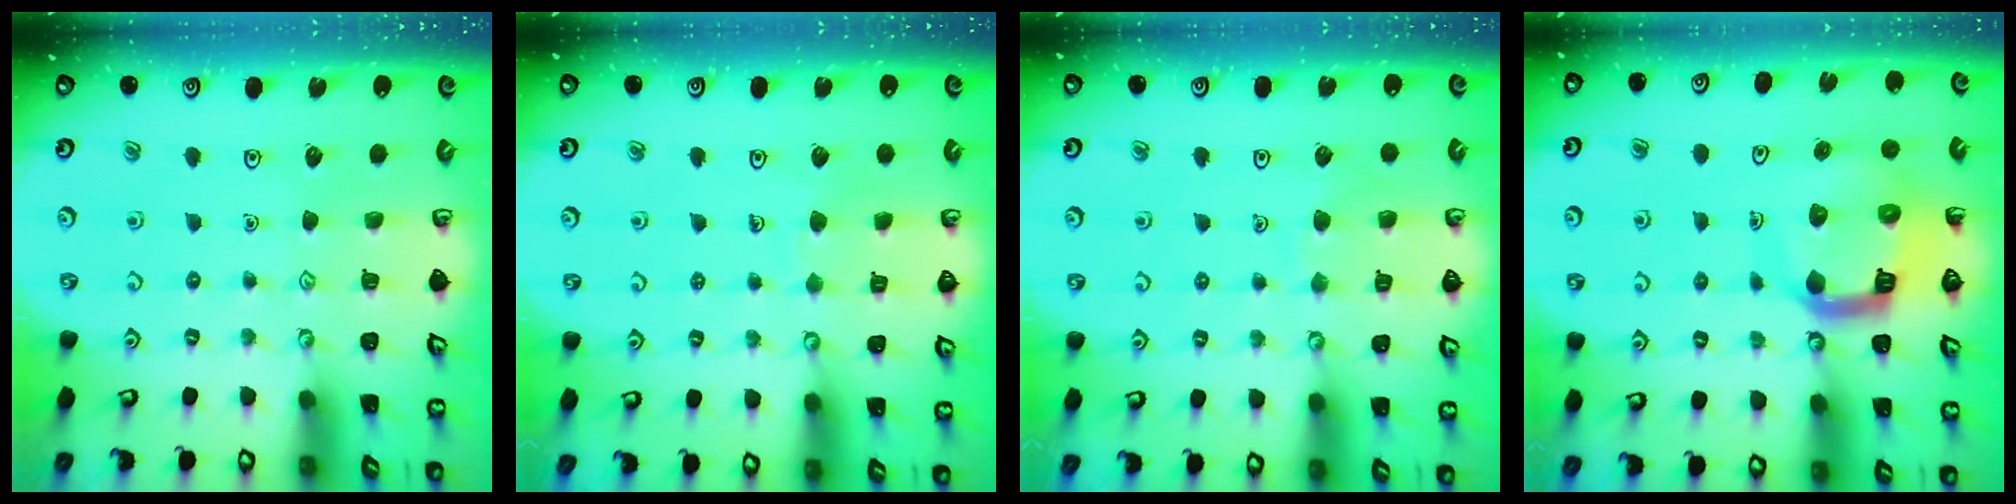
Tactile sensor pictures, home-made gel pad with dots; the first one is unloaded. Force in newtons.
{"total": 4.1, "press": 4.1, "slide": 0.3}
{"total": 6.1, "press": 6.1, "slide": 0.3}
{"total": 13.8, "press": 13.7, "slide": 1.7}